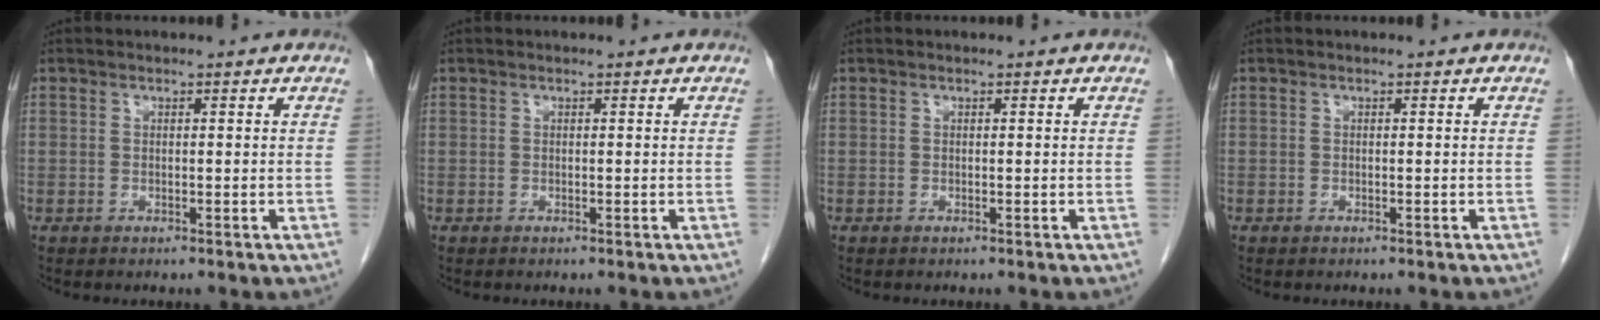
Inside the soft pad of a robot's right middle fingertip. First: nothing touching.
{"total": 0.0}
{"total": 0.0}
{"total": 0.0}